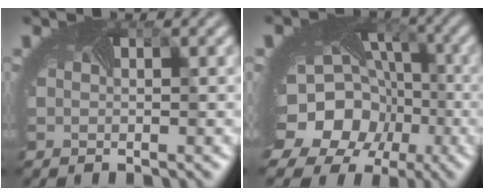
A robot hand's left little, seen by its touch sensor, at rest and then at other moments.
{"total": 16.0, "force": [-5.6, 13.6, 6.3], "torque": [-0.144, -0.043, -0.093]}